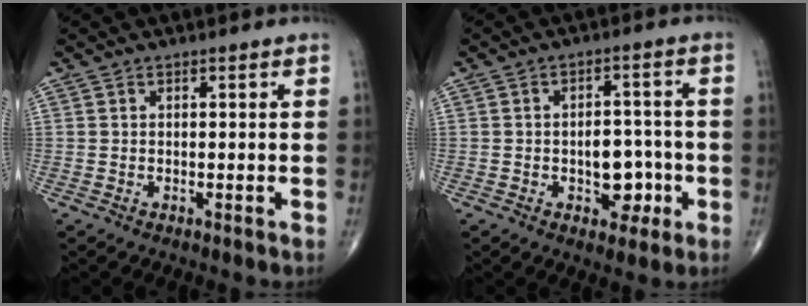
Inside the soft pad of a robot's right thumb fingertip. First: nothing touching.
{"total": 7.3, "force": [-2.0, 4.7, 5.2], "torque": [-0.034, 0.020, -0.025]}